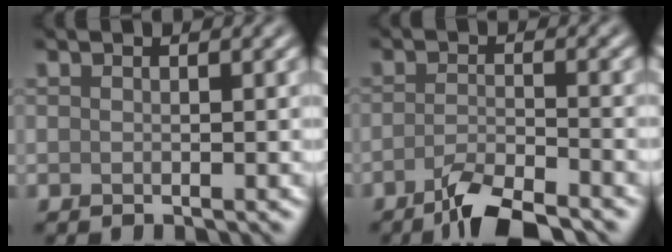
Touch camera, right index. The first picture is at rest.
{"total": 4.4, "force": [-3.2, 0.9, 2.8], "torque": [-0.049, -0.003, -0.069]}